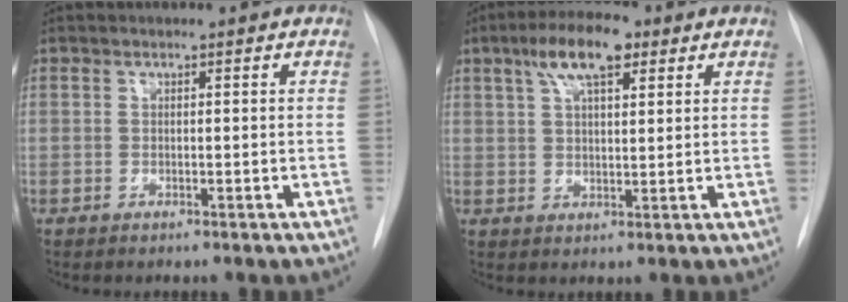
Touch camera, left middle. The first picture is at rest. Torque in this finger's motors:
{"motor_torque": [0.91, -0.55, 0.17, 0.05]}